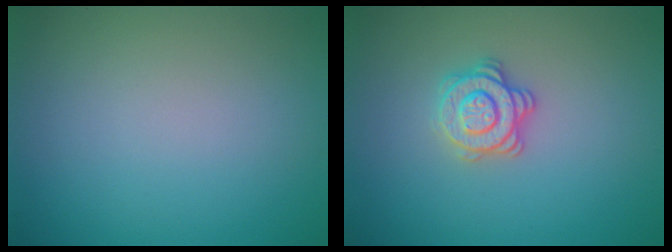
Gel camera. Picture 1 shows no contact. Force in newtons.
{"total": 2.8, "press": 2.6, "slide": 1.0}